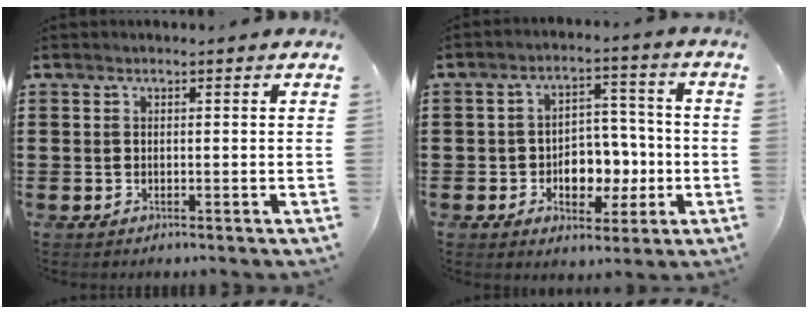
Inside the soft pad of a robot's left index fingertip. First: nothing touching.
{"total": 6.5, "force": [-1.6, 5.0, 3.8], "torque": [-0.062, 0.011, -0.030]}